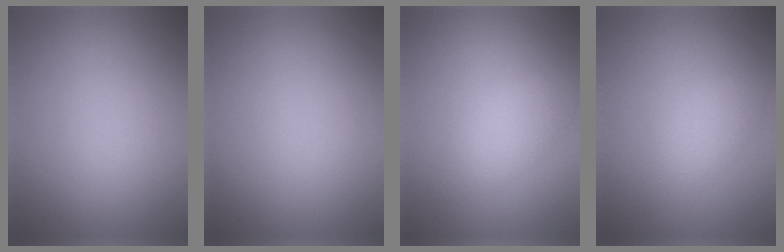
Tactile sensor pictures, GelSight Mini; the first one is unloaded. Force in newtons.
{"total": 0.0}
{"total": 2.3, "press": 2.3, "slide": 0.2}
{"total": 1.9, "press": 1.9, "slide": 0.1}